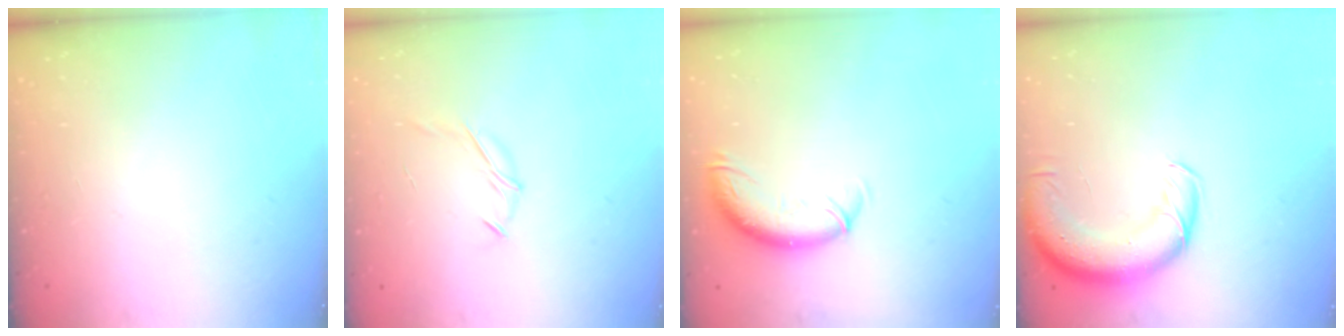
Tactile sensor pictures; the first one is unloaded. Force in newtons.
{"total": 6.7, "press": 6.6, "slide": 1.3}
{"total": 10.9, "press": 10.9, "slide": 1.1}
{"total": 11.7, "press": 11.3, "slide": 2.9}